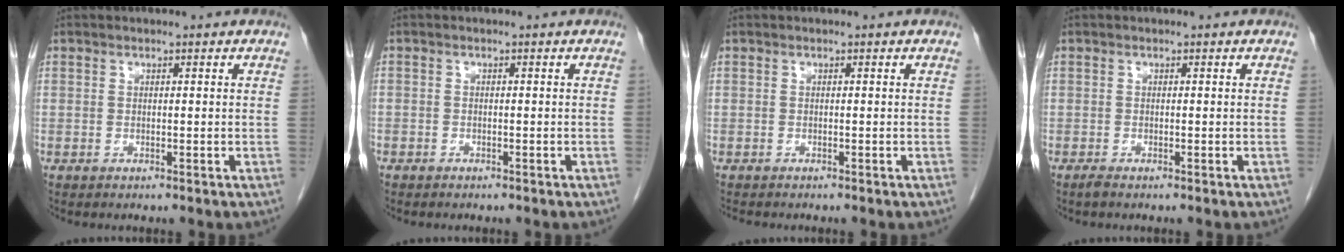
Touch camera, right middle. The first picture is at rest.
{"total": 1.0, "force": [-0.8, 0.6, 0.1], "torque": [-0.005, 0.003, -0.012]}
{"total": 1.3, "force": [-1.2, 0.2, 0.4], "torque": [-0.012, -0.004, -0.016]}
{"total": 0.6, "force": [-0.5, 0.0, 0.3], "torque": [-0.014, -0.003, -0.011]}